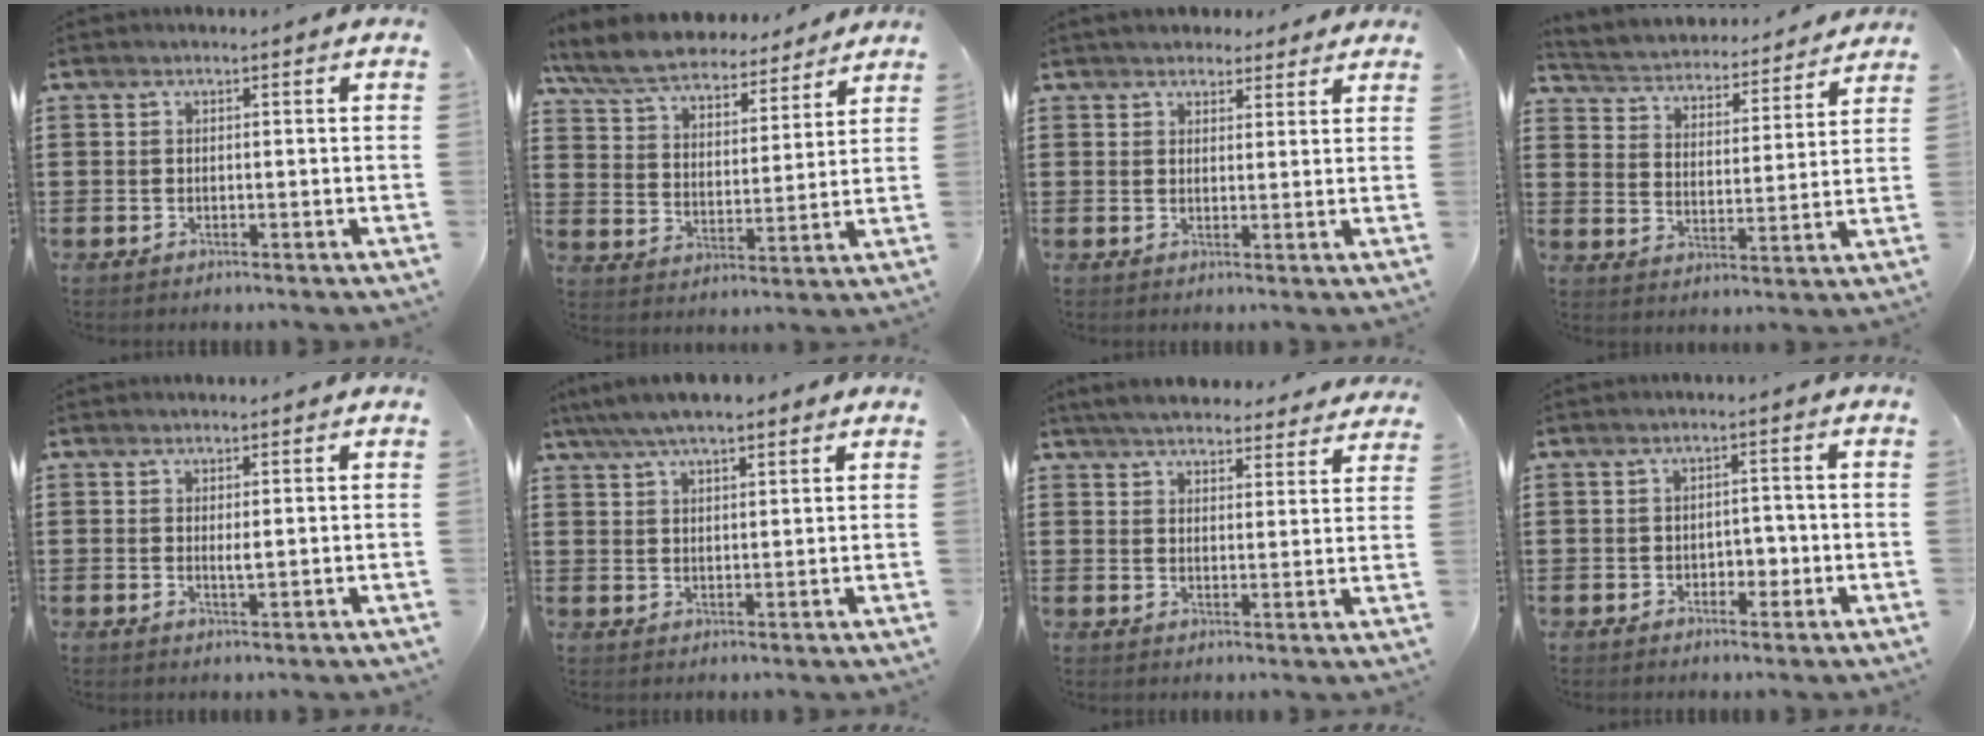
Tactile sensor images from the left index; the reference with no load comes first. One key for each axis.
{"total": 7.9, "fx": 7.3, "fy": 1.4, "fz": 2.6, "tx": -0.081, "ty": -0.037, "tz": 0.130}
{"total": 3.1, "fx": 2.7, "fy": 1.4, "fz": 0.4, "tx": -0.016, "ty": 0.002, "tz": 0.051}
{"total": 3.3, "fx": 3.3, "fy": 0.3, "fz": -0.2, "tx": -0.021, "ty": -0.034, "tz": 0.047}
{"total": 1.5, "fx": 0.4, "fy": 0.2, "fz": 1.4, "tx": -0.028, "ty": 0.000, "tz": 0.007}
{"total": 5.4, "fx": 4.3, "fy": 1.4, "fz": 2.9, "tx": -0.067, "ty": 0.000, "tz": 0.079}
{"total": 5.2, "fx": 5.0, "fy": 0.5, "fz": 1.2, "tx": -0.042, "ty": -0.018, "tz": 0.090}
{"total": 2.4, "fx": -0.7, "fy": 1.7, "fz": 1.5, "tx": -0.026, "ty": 0.001, "tz": -0.019}